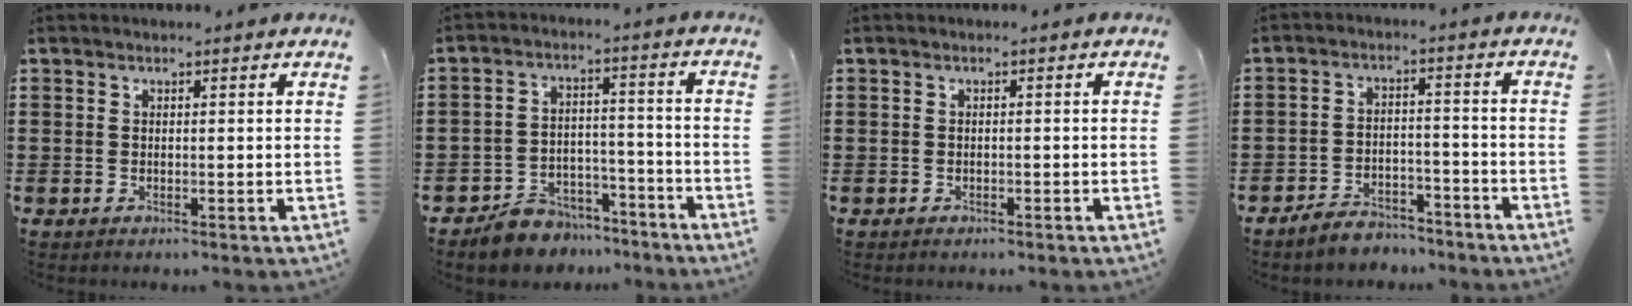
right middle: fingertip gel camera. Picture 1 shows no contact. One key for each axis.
{"total": 6.1, "fx": -5.8, "fy": 1.9, "fz": 0.4, "tx": -0.003, "ty": 0.027, "tz": -0.113}
{"total": 0.5, "fx": -0.5, "fy": 0.2, "fz": 0.0, "tx": -0.001, "ty": 0.001, "tz": -0.011}
{"total": 4.4, "fx": -4.4, "fy": 0.7, "fz": 0.4, "tx": -0.008, "ty": 0.011, "tz": -0.090}